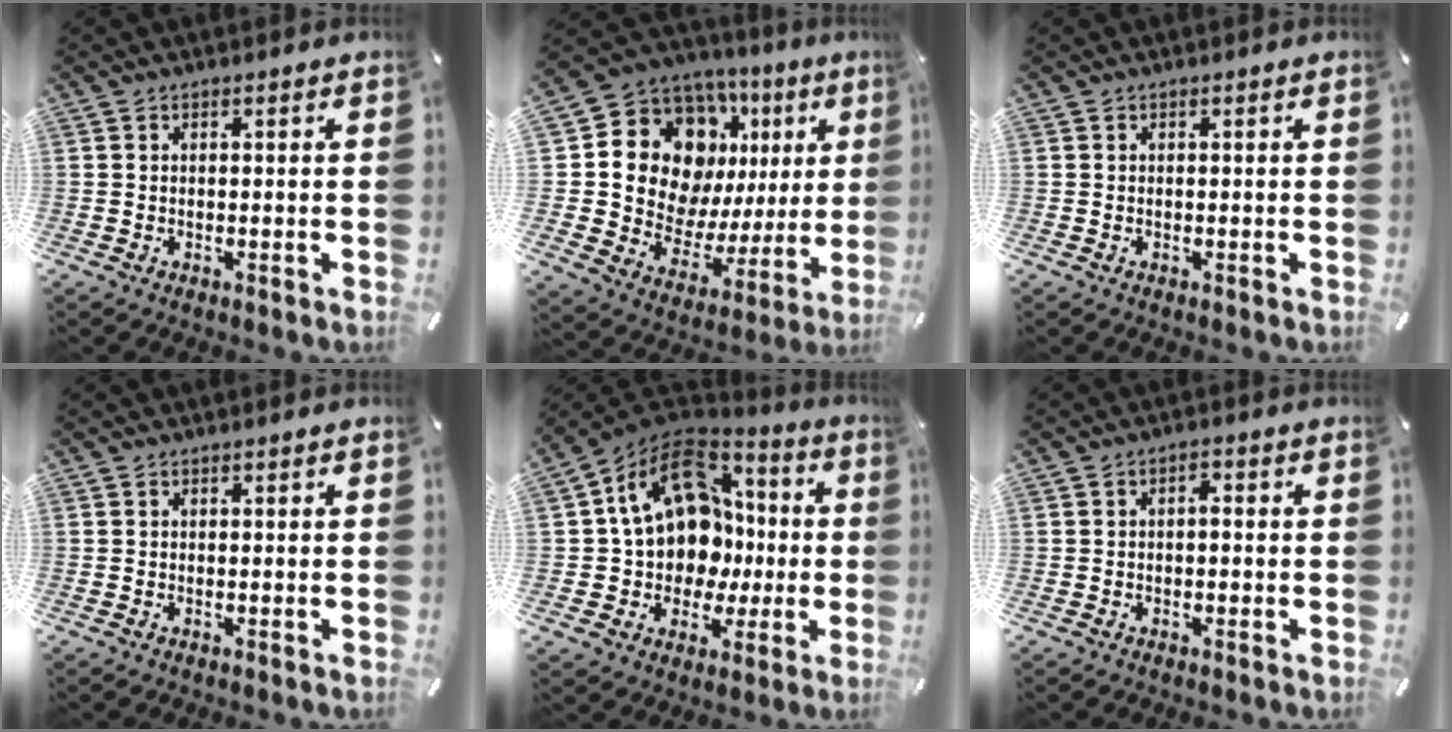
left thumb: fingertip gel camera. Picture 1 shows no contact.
{"total": 17.6, "force": [8.1, 12.6, 9.3], "torque": [-0.153, -0.061, 0.157]}
{"total": 0.0}
{"total": 0.0}
{"total": 18.8, "force": [3.7, 14.8, 10.9], "torque": [-0.196, -0.017, 0.072]}
{"total": 1.9, "force": [-0.2, 1.1, 1.5], "torque": [-0.023, 0.003, -0.008]}